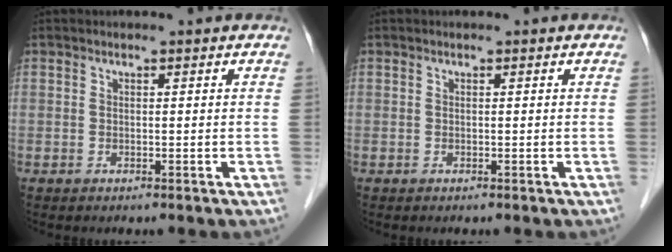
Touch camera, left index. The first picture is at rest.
{"total": 0.0}